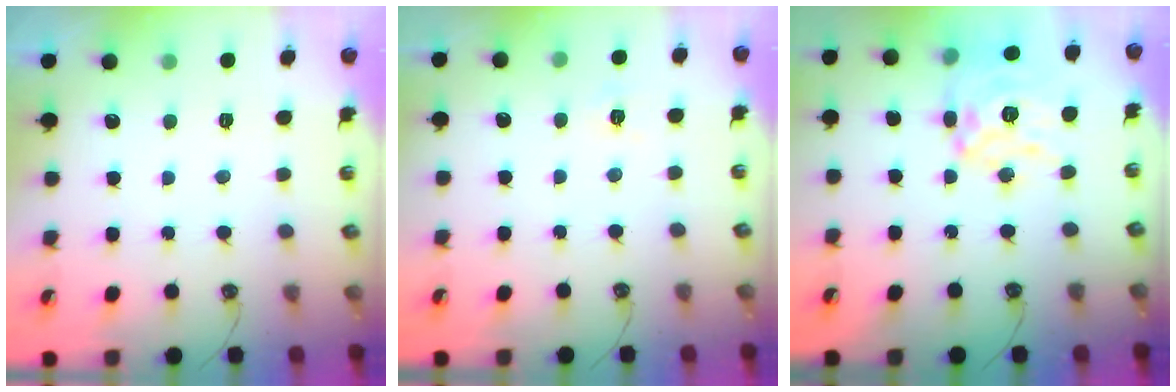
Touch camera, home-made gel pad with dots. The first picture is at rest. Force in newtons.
{"total": 3.8, "press": 3.8, "slide": 0.3}
{"total": 15.6, "press": 15.5, "slide": 1.4}